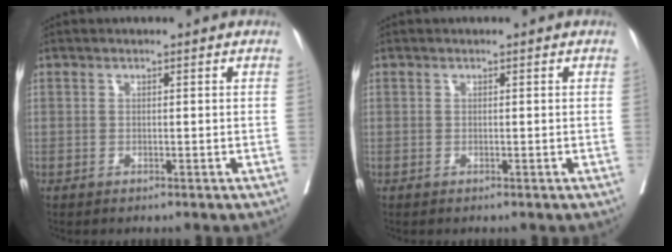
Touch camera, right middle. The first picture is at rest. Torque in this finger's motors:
{"motor_torque": [0.00, 0.00, 0.00, 0.00]}